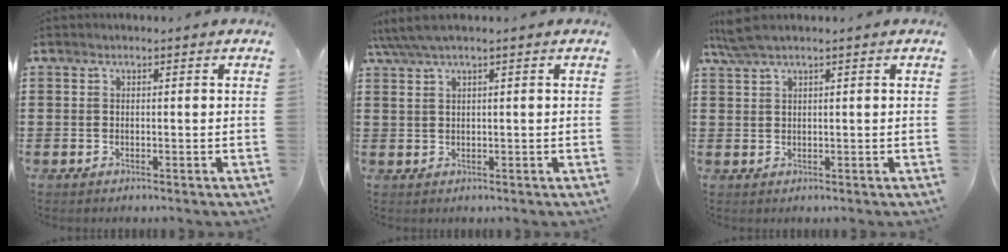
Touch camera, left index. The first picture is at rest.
{"total": 2.4, "force": [1.1, 0.2, 2.1], "torque": [-0.043, 0.000, 0.018]}
{"total": 2.7, "force": [1.6, 0.1, 2.2], "torque": [-0.052, -0.003, 0.028]}